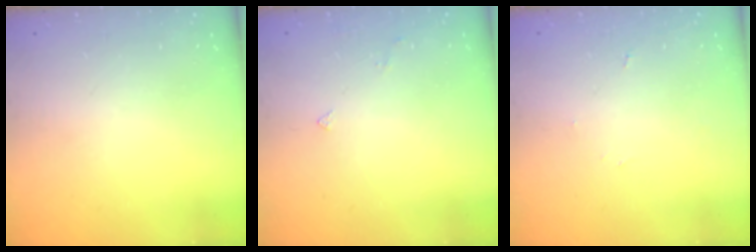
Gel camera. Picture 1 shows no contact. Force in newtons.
{"total": 0.8, "press": 0.7, "slide": 0.4}
{"total": 2.4, "press": 2.4, "slide": 0.2}